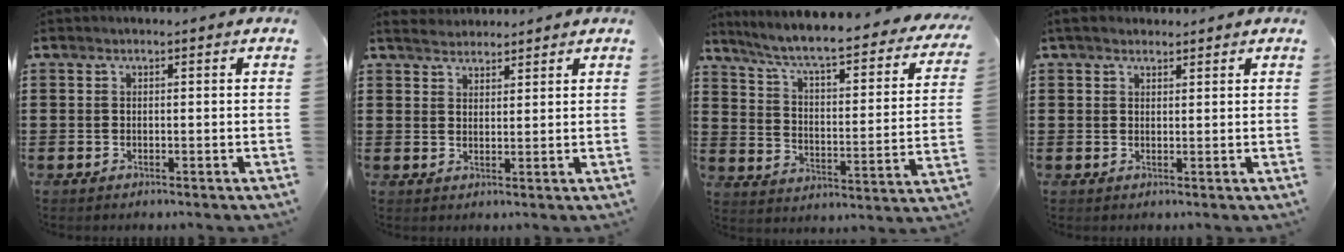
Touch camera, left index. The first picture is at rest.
{"total": 2.7, "force": [2.6, 0.8, -0.1], "torque": [-0.007, 0.001, 0.051]}
{"total": 6.5, "force": [5.4, 0.1, 3.6], "torque": [-0.091, -0.045, 0.085]}
{"total": 2.1, "force": [1.8, 1.0, 0.4], "torque": [-0.014, 0.008, 0.036]}